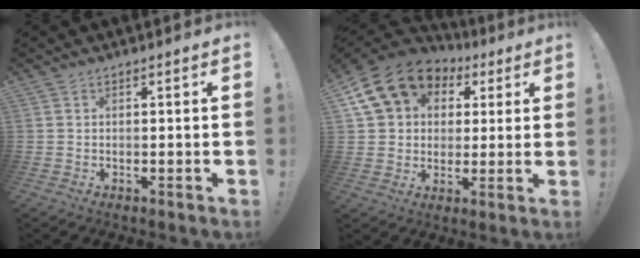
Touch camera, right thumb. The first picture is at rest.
{"total": 16.8, "force": [7.0, 13.1, 7.9], "torque": [-0.121, -0.026, 0.142]}